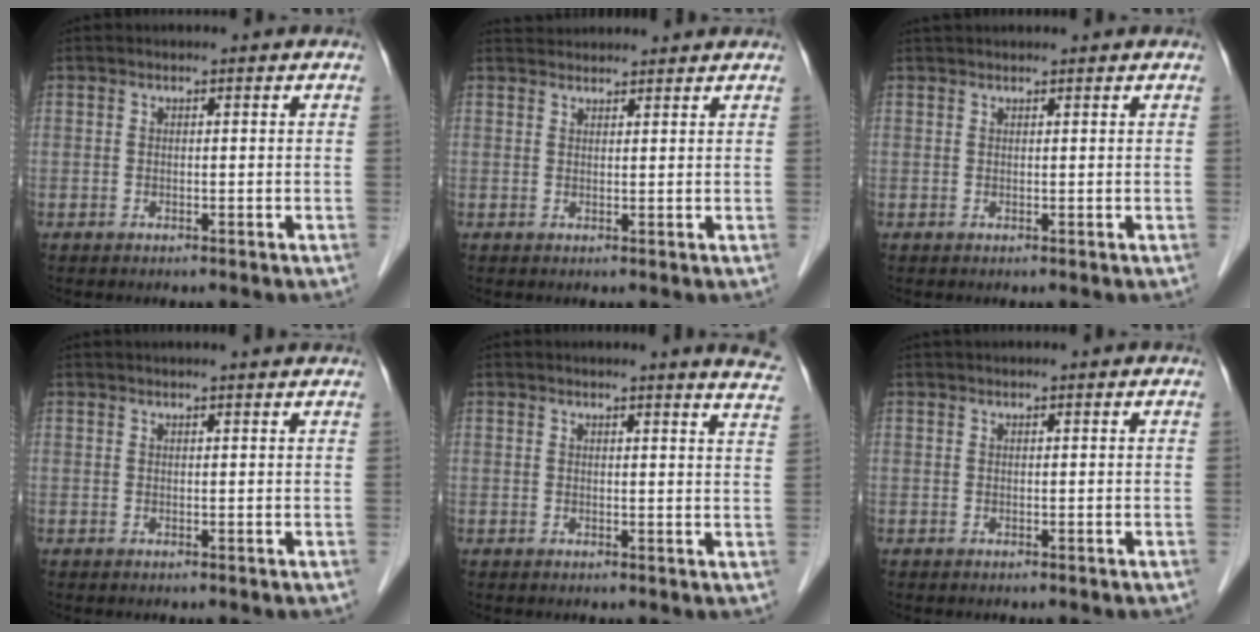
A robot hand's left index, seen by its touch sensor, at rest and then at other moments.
{"total": 5.2, "force": [5.2, 0.6, 0.6], "torque": [-0.010, 0.038, 0.070]}
{"total": 2.7, "force": [2.6, 0.1, 0.9], "torque": [-0.008, 0.034, 0.042]}
{"total": 5.7, "force": [5.3, -0.1, 2.0], "torque": [-0.024, 0.027, 0.055]}
{"total": 7.9, "force": [7.4, -0.4, 2.8], "torque": [-0.023, -0.043, 0.054]}
{"total": 2.4, "force": [2.2, 0.0, 0.9], "torque": [-0.008, 0.030, 0.034]}